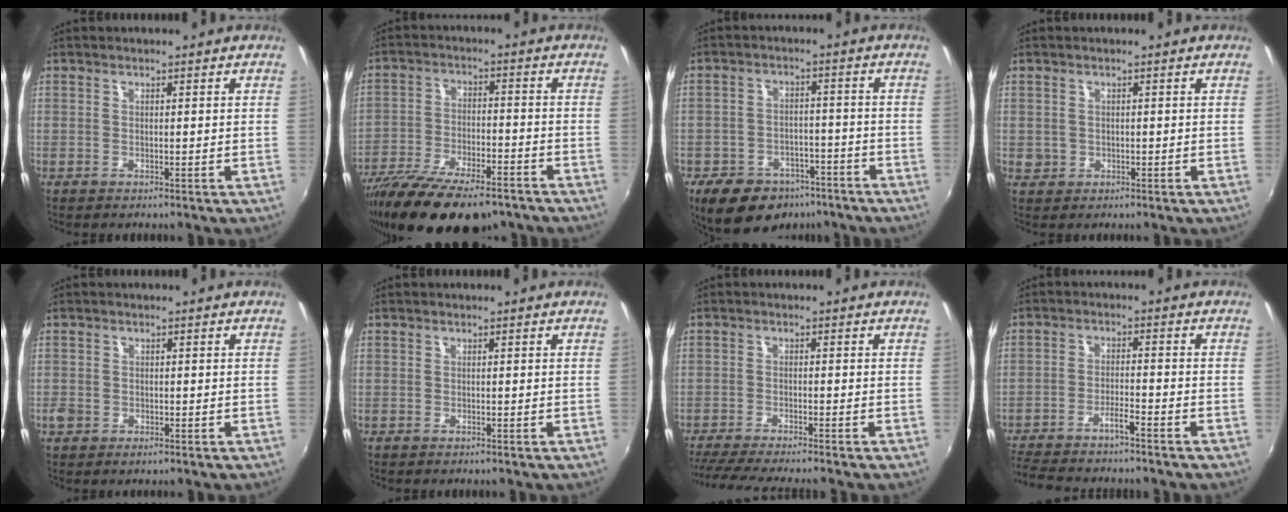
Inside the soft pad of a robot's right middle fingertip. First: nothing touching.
{"total": 20.8, "force": [-15.8, 6.7, 11.7], "torque": [-0.233, -0.049, -0.254]}
{"total": 14.1, "force": [-9.6, 8.5, 5.9], "torque": [-0.140, 0.005, -0.129]}
{"total": 2.2, "force": [-0.1, 2.2, 0.5], "torque": [-0.009, -0.001, 0.000]}
{"total": 2.2, "force": [-1.0, 1.6, 1.1], "torque": [-0.021, -0.004, -0.019]}
{"total": 0.0}
{"total": 8.9, "force": [-8.0, -0.4, 3.9], "torque": [-0.097, -0.025, -0.133]}
{"total": 7.8, "force": [-6.9, 0.4, 3.6], "torque": [-0.088, -0.001, -0.121]}